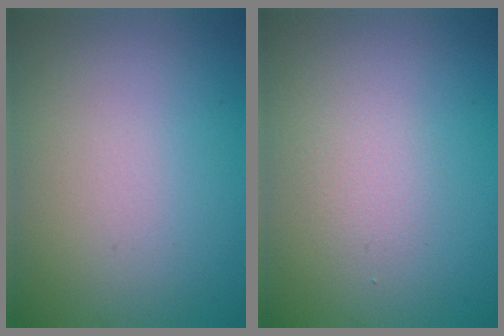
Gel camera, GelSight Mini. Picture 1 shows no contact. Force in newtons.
{"total": 1.2, "press": 1.2, "slide": 0.1}